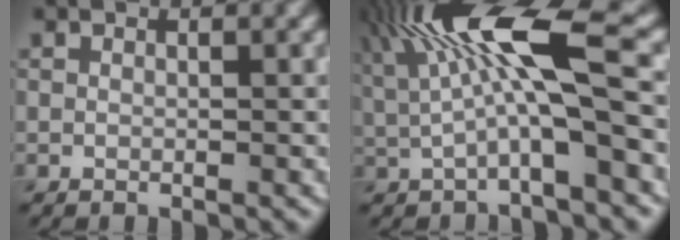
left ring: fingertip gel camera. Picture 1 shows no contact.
{"total": 9.6, "force": [2.2, 2.7, 9.0], "torque": [-0.164, 0.009, 0.034]}